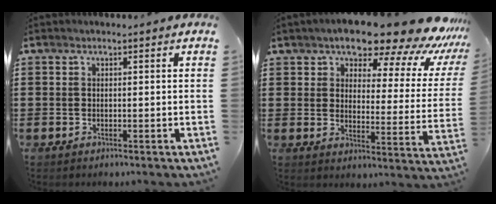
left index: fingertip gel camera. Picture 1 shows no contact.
{"total": 12.2, "force": [10.4, 2.7, 5.7], "torque": [-0.106, -0.072, 0.172]}